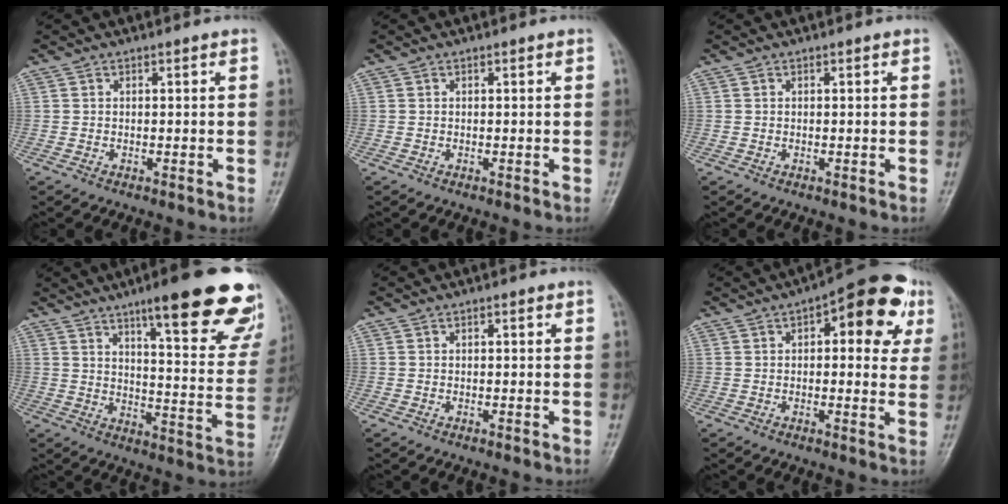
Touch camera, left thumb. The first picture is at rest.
{"total": 0.0}
{"total": 0.0}
{"total": 25.3, "force": [16.5, 5.2, 18.4], "torque": [-0.215, -0.066, 0.217]}
{"total": 0.6, "force": [0.2, 0.2, 0.5], "torque": [-0.011, 0.001, 0.001]}
{"total": 14.6, "force": [5.6, 6.5, 11.8], "torque": [-0.109, 0.007, 0.063]}